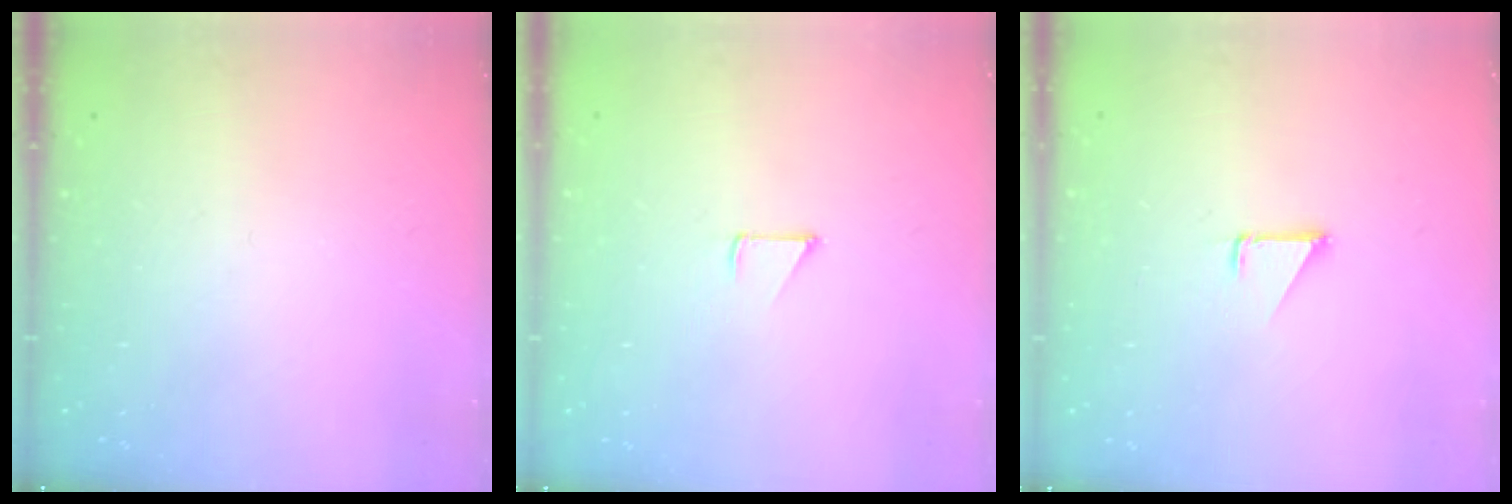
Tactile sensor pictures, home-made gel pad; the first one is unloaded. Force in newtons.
{"total": 4.5, "press": 4.5, "slide": 0.3}
{"total": 1.4, "press": 1.3, "slide": 0.1}